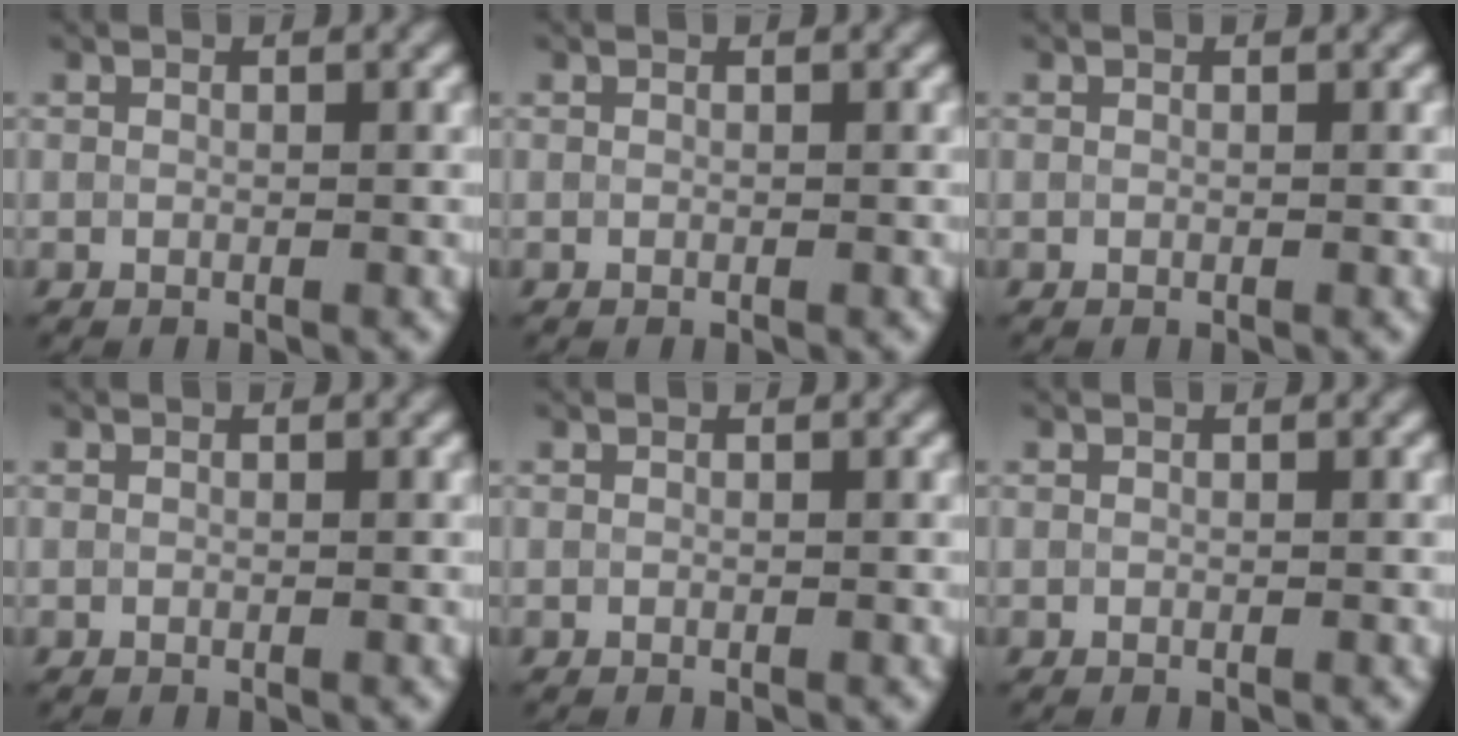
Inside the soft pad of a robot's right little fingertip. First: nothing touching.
{"total": 0.0}
{"total": 0.0}
{"total": 0.0}
{"total": 0.0}
{"total": 0.0}